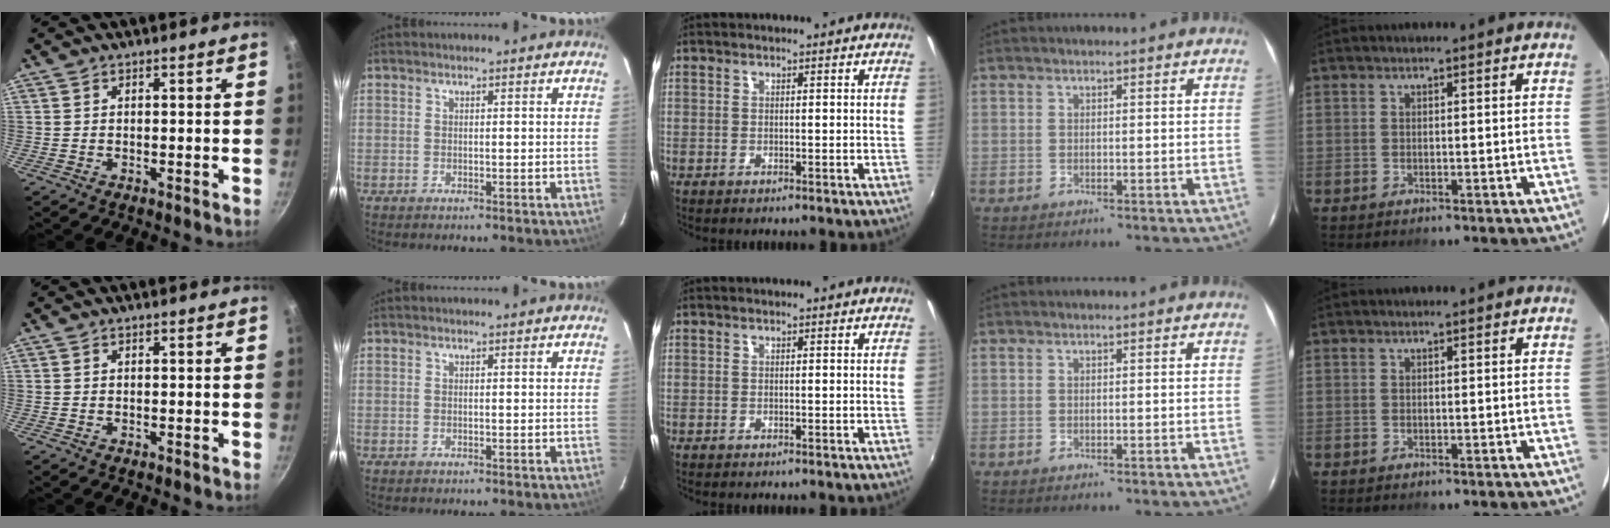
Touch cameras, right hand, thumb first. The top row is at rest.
{}